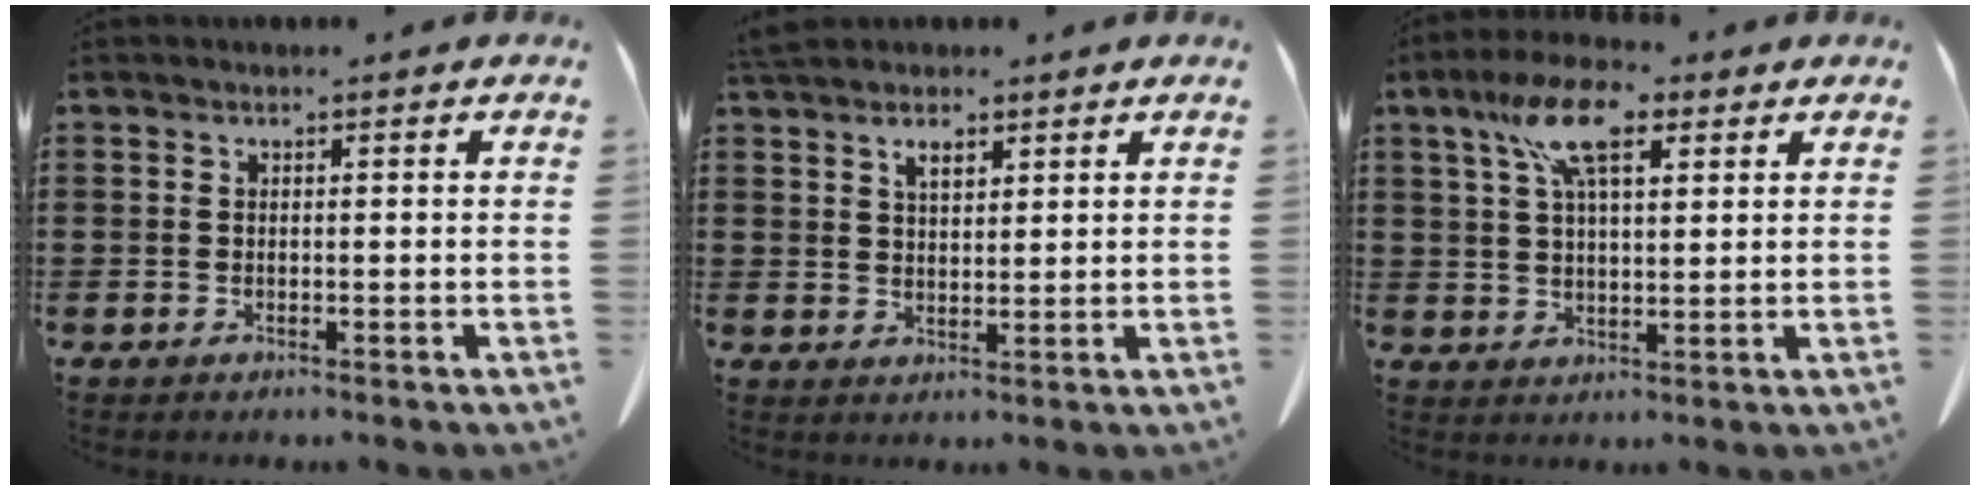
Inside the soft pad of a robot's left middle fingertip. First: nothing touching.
{"total": 3.1, "force": [2.3, 1.2, 1.6], "torque": [-0.028, 0.000, 0.042]}
{"total": 10.2, "force": [5.6, 3.8, 7.6], "torque": [-0.161, 0.008, 0.101]}